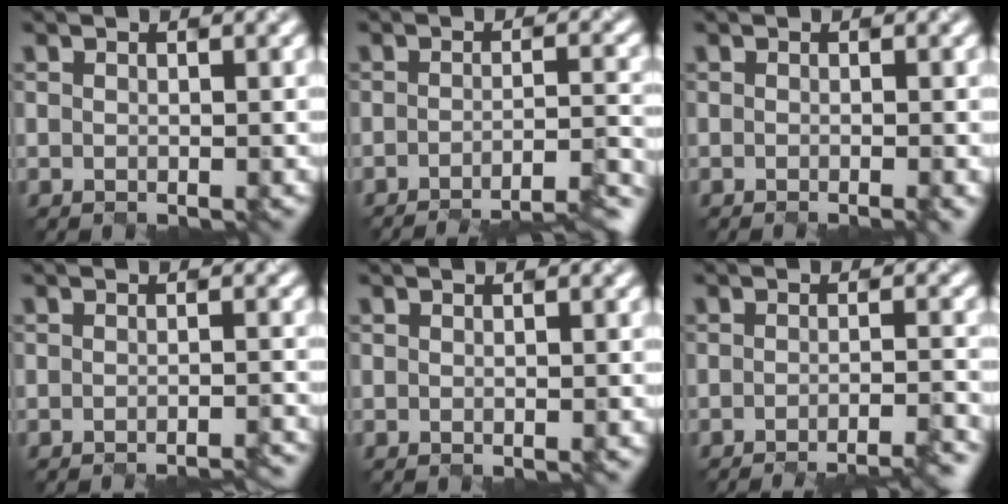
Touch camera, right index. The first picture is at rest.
{"total": 7.4, "force": [-5.8, 1.3, 4.5], "torque": [-0.048, 0.007, -0.065]}
{"total": 1.6, "force": [-0.4, 0.5, 1.4], "torque": [-0.010, 0.003, -0.008]}
{"total": 2.5, "force": [-1.9, 0.5, 1.5], "torque": [0.000, 0.004, -0.025]}
{"total": 0.0}
{"total": 5.9, "force": [-4.3, 1.3, 3.8], "torque": [-0.032, 0.002, -0.047]}